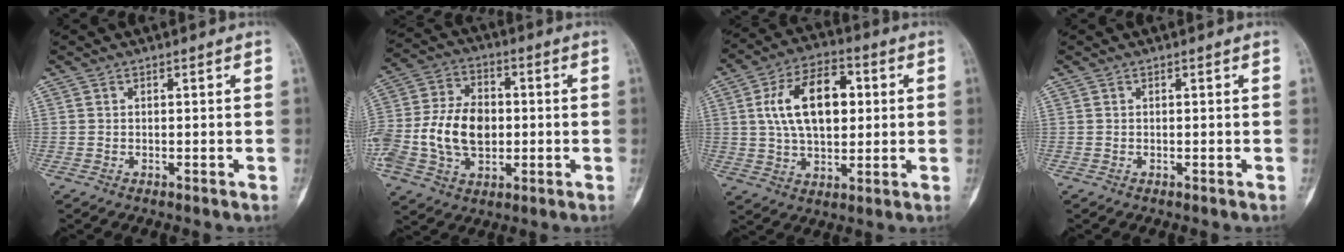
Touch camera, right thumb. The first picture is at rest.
{"total": 16.6, "force": [-1.9, 11.6, 11.7], "torque": [-0.227, 0.019, -0.029]}
{"total": 15.5, "force": [2.6, 9.2, 12.2], "torque": [-0.186, 0.012, 0.042]}
{"total": 0.0}